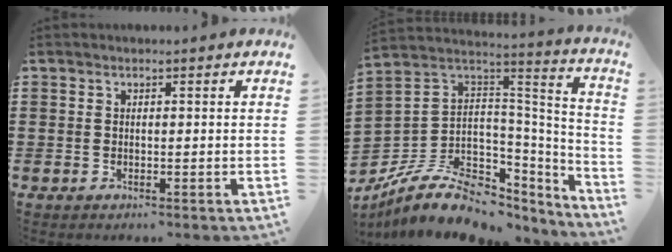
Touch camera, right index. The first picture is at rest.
{"total": 10.7, "force": [-5.4, 7.0, 6.0], "torque": [-0.138, 0.003, -0.087]}